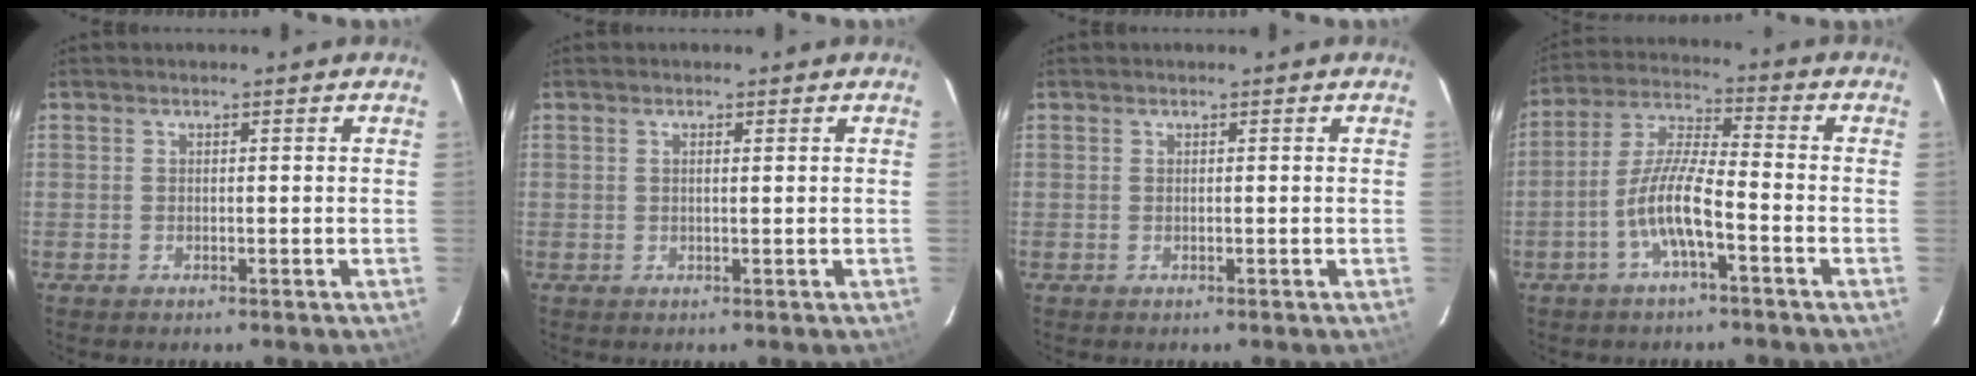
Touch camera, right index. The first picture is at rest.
{"total": 0.7, "force": [0.3, 0.0, 0.6], "torque": [-0.013, 0.002, 0.005]}
{"total": 0.0}
{"total": 8.7, "force": [-3.9, 1.4, 7.7], "torque": [-0.167, 0.008, -0.077]}